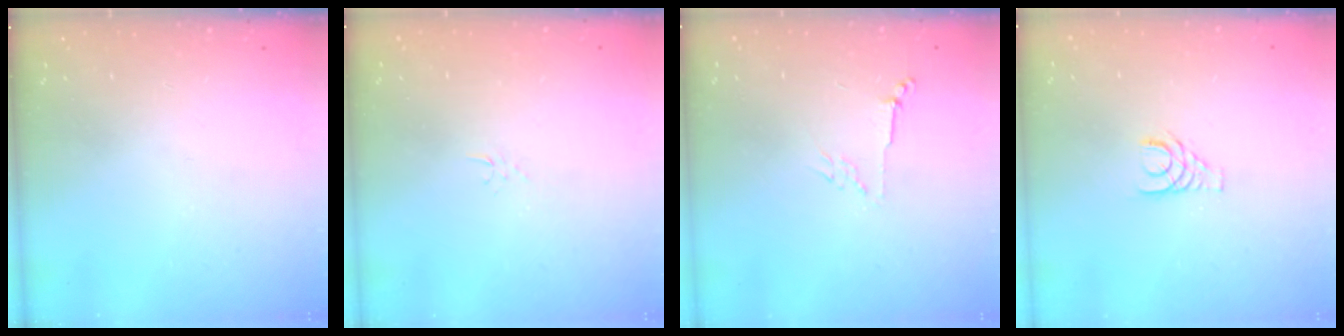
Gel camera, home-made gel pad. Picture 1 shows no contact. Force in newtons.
{"total": 4.0, "press": 4.0, "slide": 0.7}
{"total": 4.0, "press": 4.0, "slide": 0.6}
{"total": 4.4, "press": 4.3, "slide": 0.4}